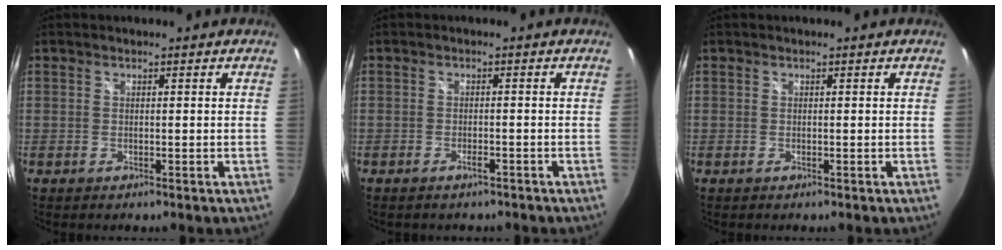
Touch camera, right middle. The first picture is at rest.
{"total": 1.8, "force": [-1.5, 0.8, 0.7], "torque": [-0.015, -0.002, -0.022]}
{"total": 0.0}